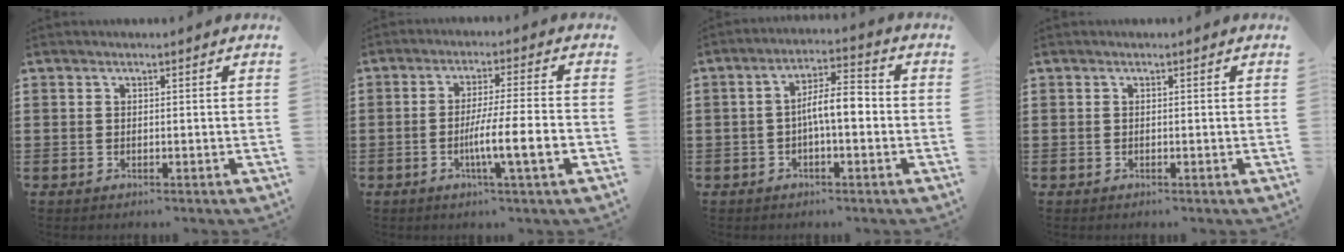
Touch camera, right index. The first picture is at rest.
{"total": 8.0, "force": [-2.4, 0.2, 7.6], "torque": [-0.133, -0.011, -0.043]}
{"total": 6.6, "force": [-0.6, 2.0, 6.2], "torque": [-0.112, 0.014, -0.014]}
{"total": 0.0}